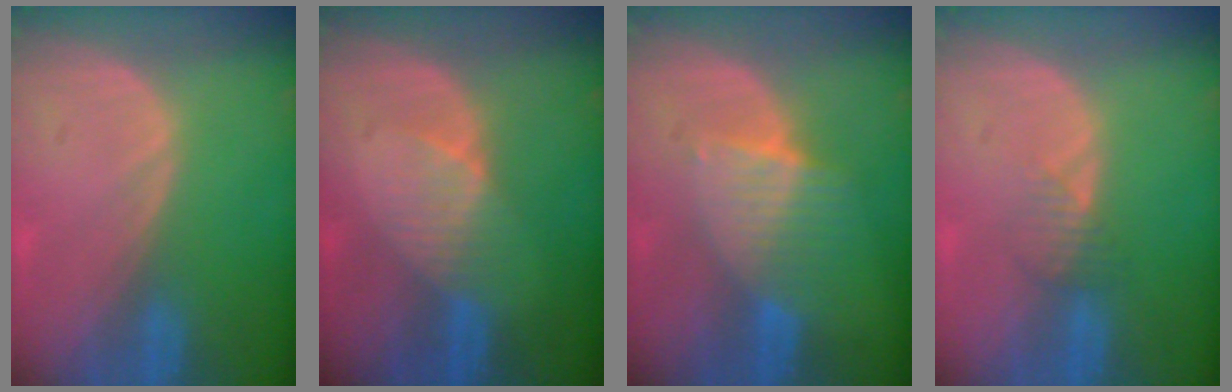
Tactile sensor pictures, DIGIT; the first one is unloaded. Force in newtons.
{"total": 3.5, "press": 3.5, "slide": 0.4}
{"total": 6.6, "press": 5.8, "slide": 3.0}
{"total": 2.1, "press": 2.1, "slide": 0.2}